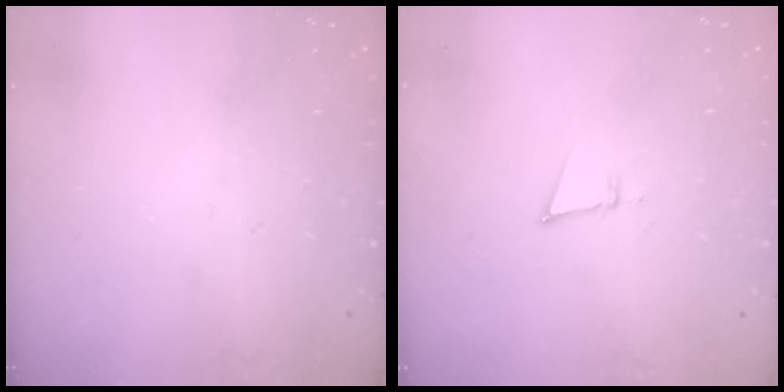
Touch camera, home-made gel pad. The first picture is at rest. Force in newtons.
{"total": 4.3, "press": 4.2, "slide": 0.7}